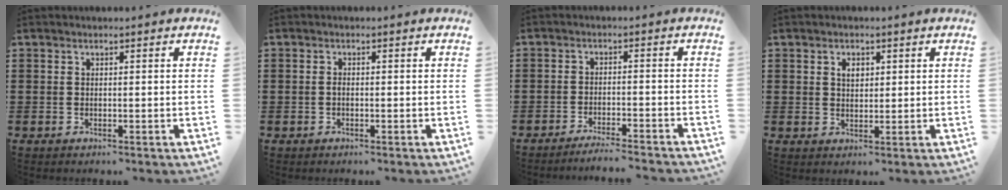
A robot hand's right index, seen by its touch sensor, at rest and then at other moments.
{"total": 0.7, "force": [-0.3, 0.4, 0.5], "torque": [-0.012, -0.003, -0.005]}
{"total": 3.2, "force": [-3.2, -0.5, 0.6], "torque": [-0.012, -0.004, -0.064]}
{"total": 2.0, "force": [0.7, 1.3, 1.4], "torque": [-0.024, 0.001, 0.011]}